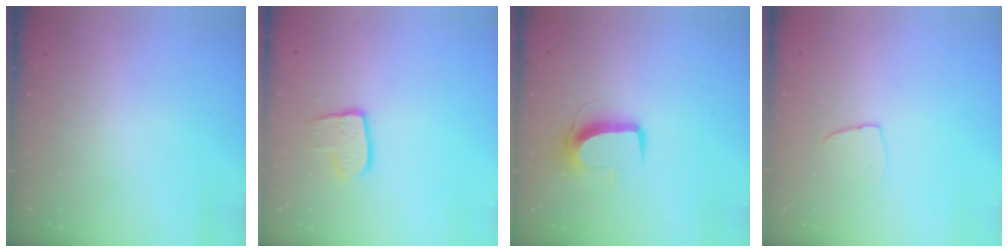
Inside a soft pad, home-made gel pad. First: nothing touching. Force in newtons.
{"total": 9.8, "press": 9.8, "slide": 0.7}
{"total": 9.8, "press": 9.8, "slide": 0.4}
{"total": 3.6, "press": 3.6, "slide": 0.3}